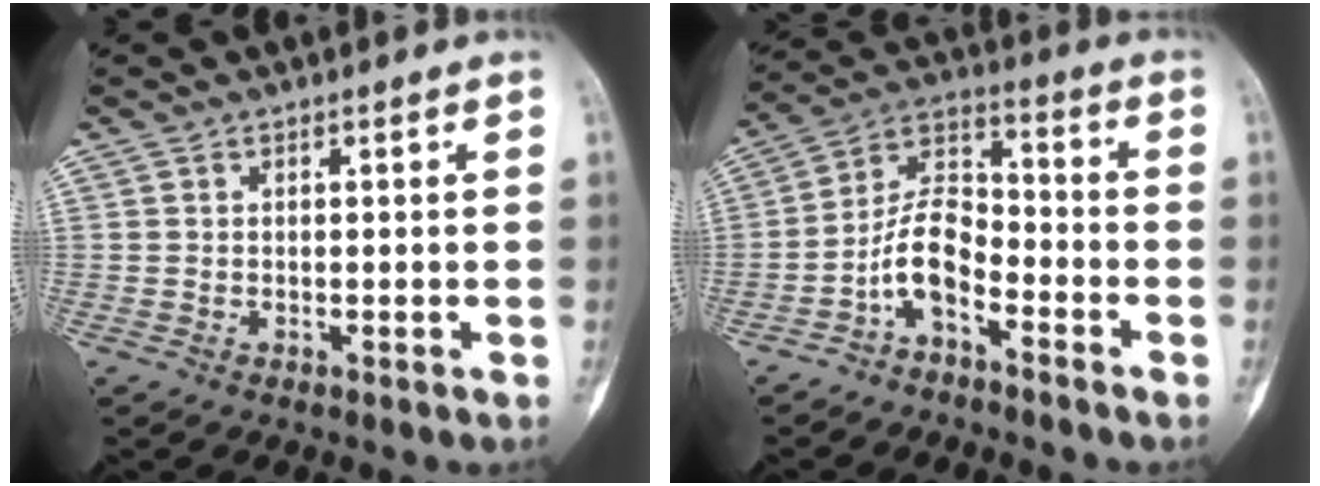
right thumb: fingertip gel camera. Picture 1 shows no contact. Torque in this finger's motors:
{"motor_torque": [-0.10, 0.37, 0.92, -0.50, 0.22]}